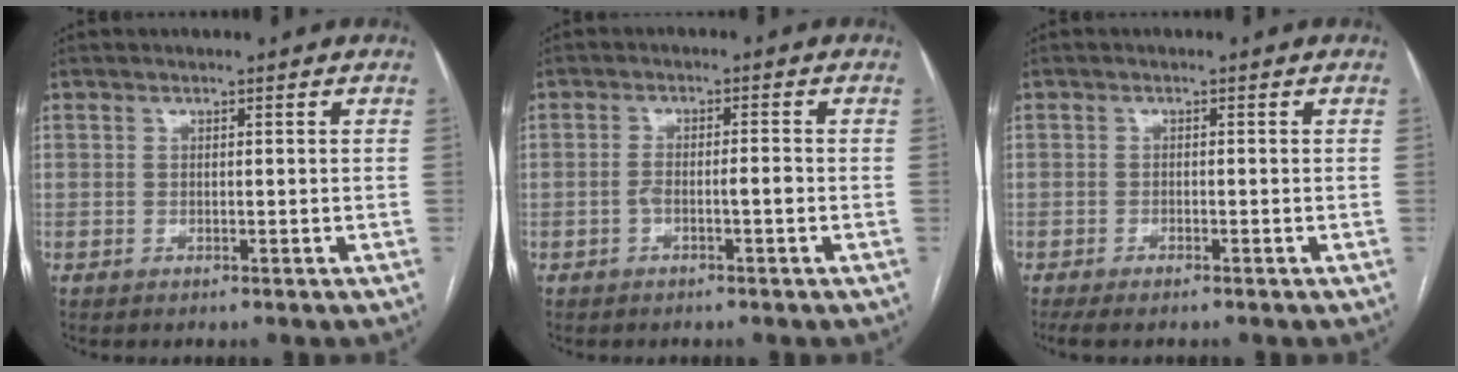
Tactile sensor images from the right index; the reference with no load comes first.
{"total": 2.7, "force": [-1.0, 0.4, 2.5], "torque": [-0.046, 0.010, -0.014]}
{"total": 3.0, "force": [-2.5, 0.4, 1.7], "torque": [-0.023, -0.005, -0.036]}